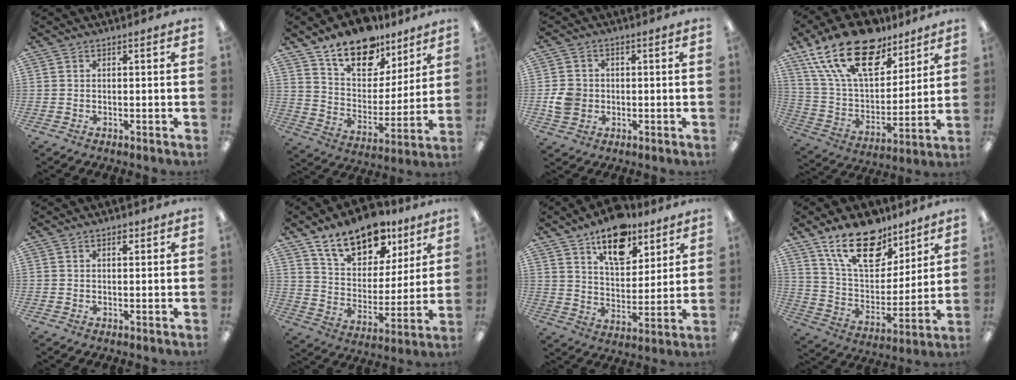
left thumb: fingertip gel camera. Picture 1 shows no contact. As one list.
[{"total": 16.3, "force": [12.1, 8.6, 6.8], "torque": [-0.115, -0.076, 0.219]}, {"total": 5.4, "force": [-0.6, 4.8, 2.3], "torque": [-0.040, 0.007, -0.010]}, {"total": 23.4, "force": [14.8, 11.9, 13.7], "torque": [-0.259, -0.084, 0.261]}, {"total": 1.7, "force": [1.0, 0.9, 1.0], "torque": [-0.006, -0.004, 0.015]}, {"total": 16.8, "force": [12.0, 8.8, 7.7], "torque": [-0.119, -0.070, 0.213]}, {"total": 15.6, "force": [10.7, 7.8, 8.2], "torque": [-0.117, -0.052, 0.187]}, {"total": 19.2, "force": [13.3, 9.6, 10.0], "torque": [-0.171, -0.068, 0.237]}]